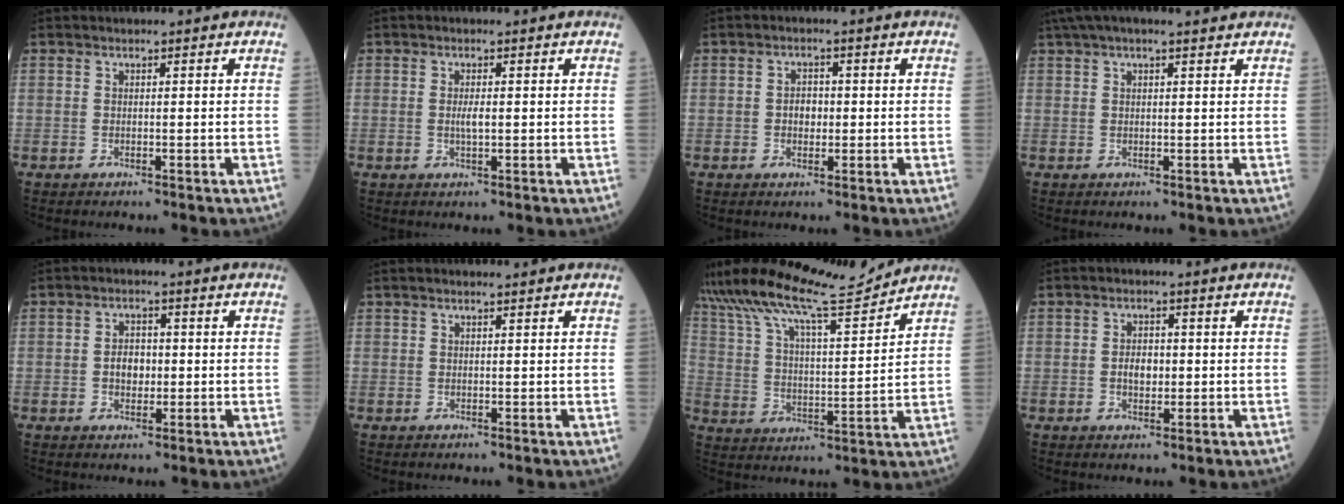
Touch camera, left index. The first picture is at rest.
{"total": 1.7, "force": [0.0, 0.3, 1.7], "torque": [-0.036, -0.001, 0.001]}
{"total": 2.3, "force": [-0.2, 1.6, 1.7], "torque": [-0.026, 0.006, -0.003]}
{"total": 7.9, "force": [6.4, 1.0, 4.5], "torque": [-0.079, 0.047, 0.094]}
{"total": 3.2, "force": [-0.3, 2.2, 2.3], "torque": [-0.041, 0.007, -0.004]}
{"total": 1.3, "force": [1.1, 0.0, 0.8], "torque": [-0.014, 0.011, 0.019]}
{"total": 16.0, "force": [14.5, 0.5, 6.8], "torque": [-0.132, 0.007, 0.245]}
{"total": 2.8, "force": [-0.2, 1.7, 2.2], "torque": [-0.040, 0.004, -0.002]}